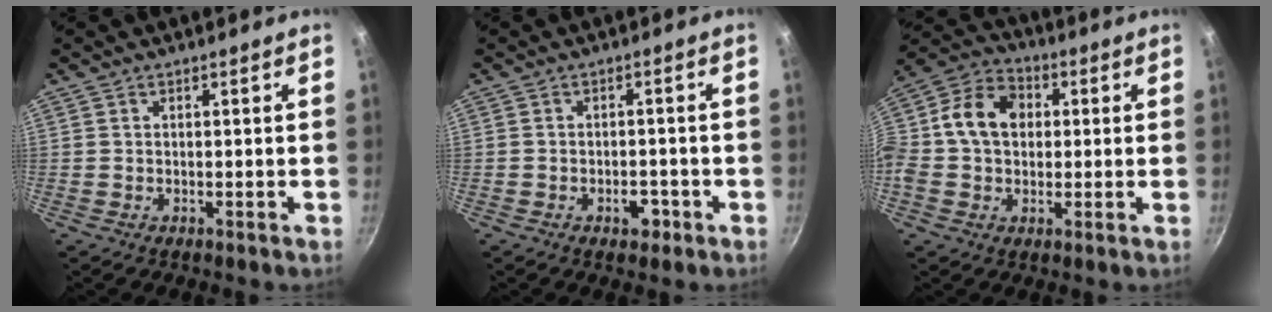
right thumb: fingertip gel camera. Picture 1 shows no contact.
{"total": 3.4, "force": [-1.7, 2.0, 2.1], "torque": [-0.014, 0.015, -0.020]}
{"total": 15.0, "force": [1.4, 11.4, 9.7], "torque": [-0.160, 0.034, -0.001]}